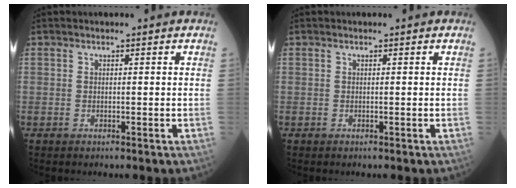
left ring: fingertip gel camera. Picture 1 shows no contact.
{"total": 0.0}